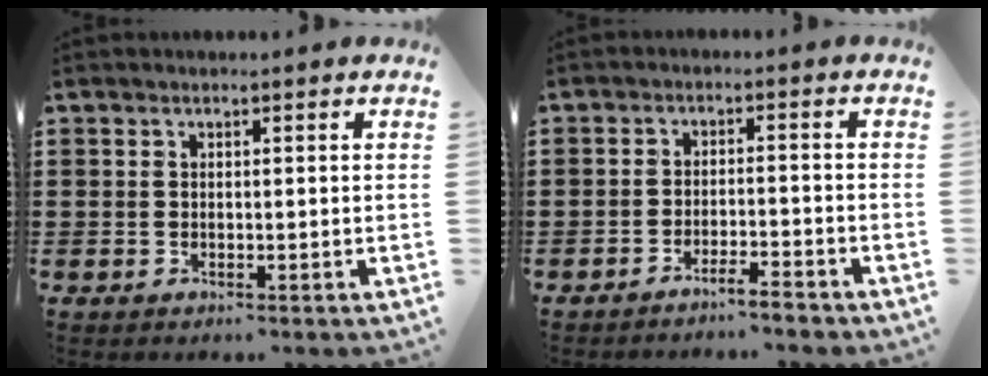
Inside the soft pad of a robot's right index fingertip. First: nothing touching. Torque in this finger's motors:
{"motor_torque": [-0.10, 0.16, 0.14, 0.02]}